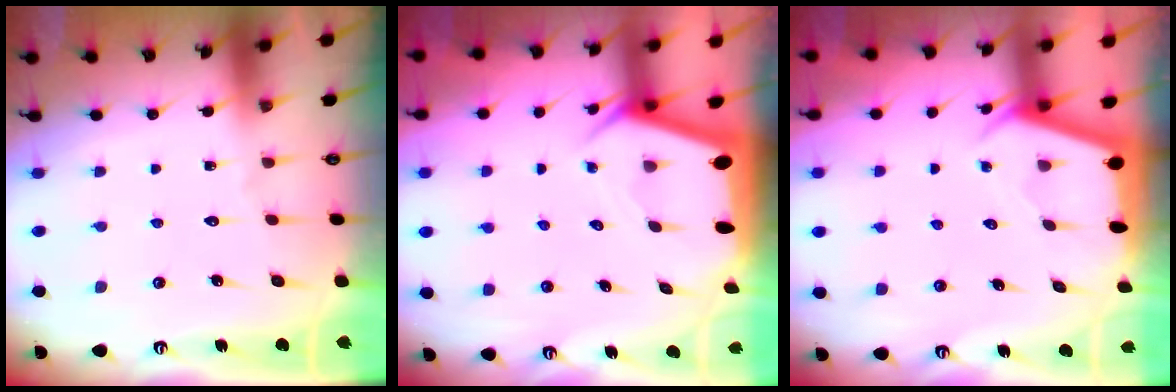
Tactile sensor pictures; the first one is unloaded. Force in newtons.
{"total": 3.3, "press": 3.3, "slide": 0.3}
{"total": 2.4, "press": 2.4, "slide": 0.3}